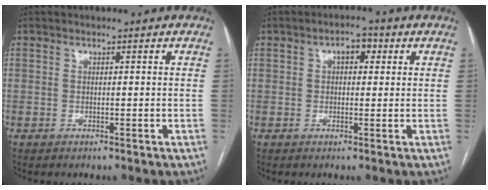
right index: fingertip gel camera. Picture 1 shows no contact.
{"total": 3.4, "force": [1.2, 1.8, 2.6], "torque": [-0.039, 0.018, 0.015]}